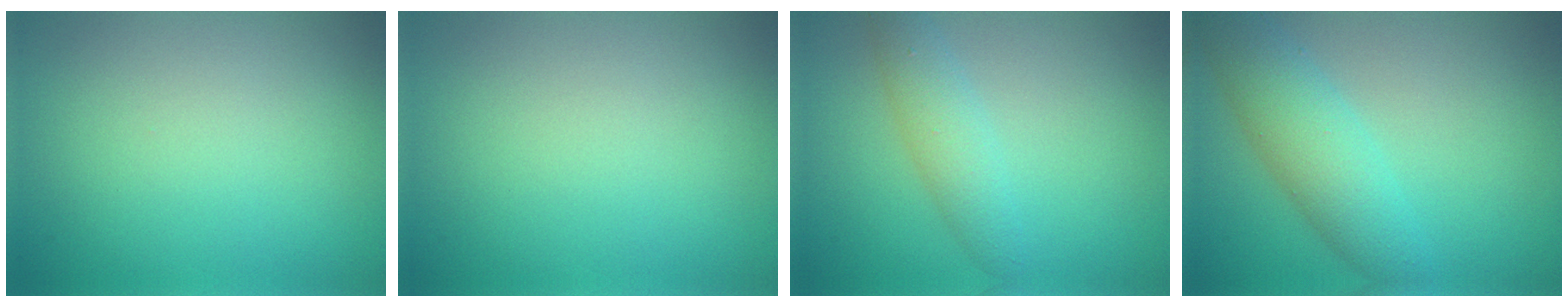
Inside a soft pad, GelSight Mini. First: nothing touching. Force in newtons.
{"total": 0.0}
{"total": 2.8, "press": 2.8, "slide": 0.1}
{"total": 5.0, "press": 5.0, "slide": 0.1}